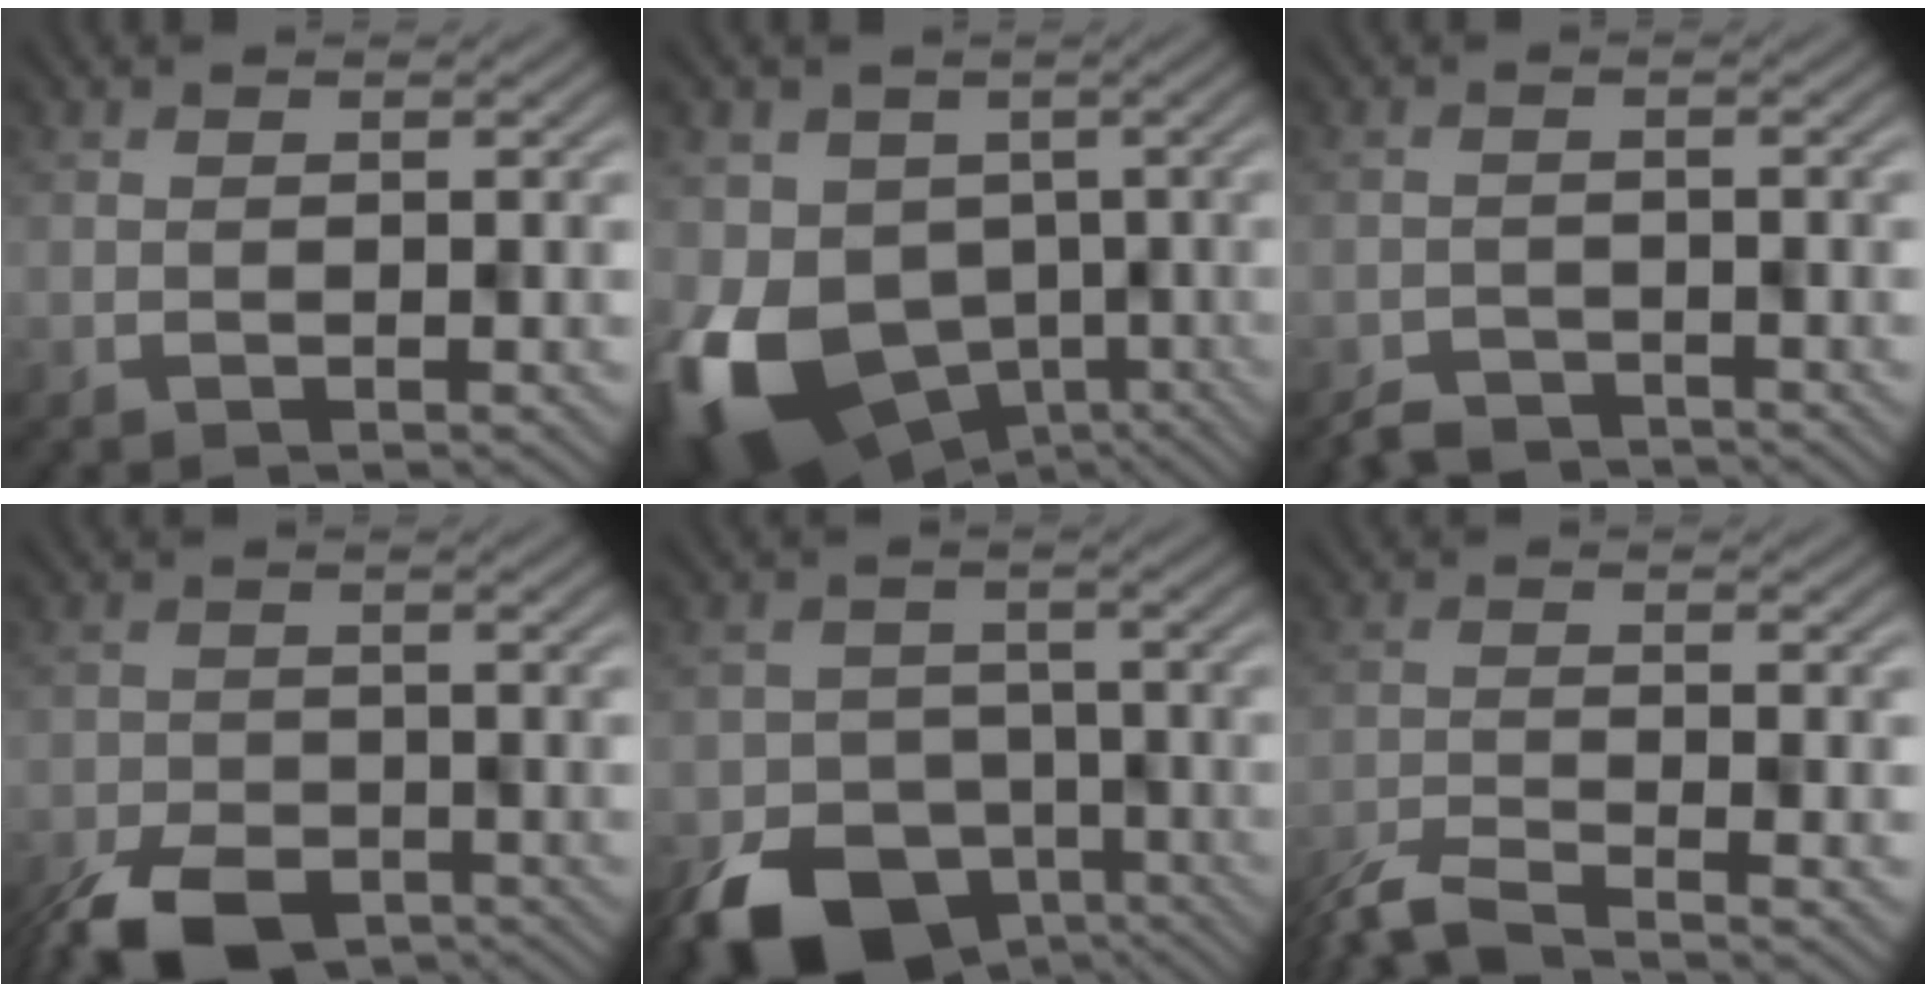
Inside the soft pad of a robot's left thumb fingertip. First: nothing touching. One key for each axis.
{"total": 12.6, "fx": -3.5, "fy": 10.1, "fz": 6.7, "tx": -0.153, "ty": -0.037, "tz": -0.041}
{"total": 2.7, "fx": -2.6, "fy": 0.7, "fz": -0.1, "tx": 0.001, "ty": -0.009, "tz": -0.043}
{"total": 7.7, "fx": -5.9, "fy": 3.5, "fz": 3.5, "tx": -0.061, "ty": -0.025, "tz": -0.096}
{"total": 10.6, "fx": -6.7, "fy": 6.9, "fz": 4.5, "tx": -0.078, "ty": -0.030, "tz": -0.102}
{"total": 5.6, "fx": -5.0, "fy": 0.8, "fz": 2.3, "tx": -0.042, "ty": -0.013, "tz": -0.090}